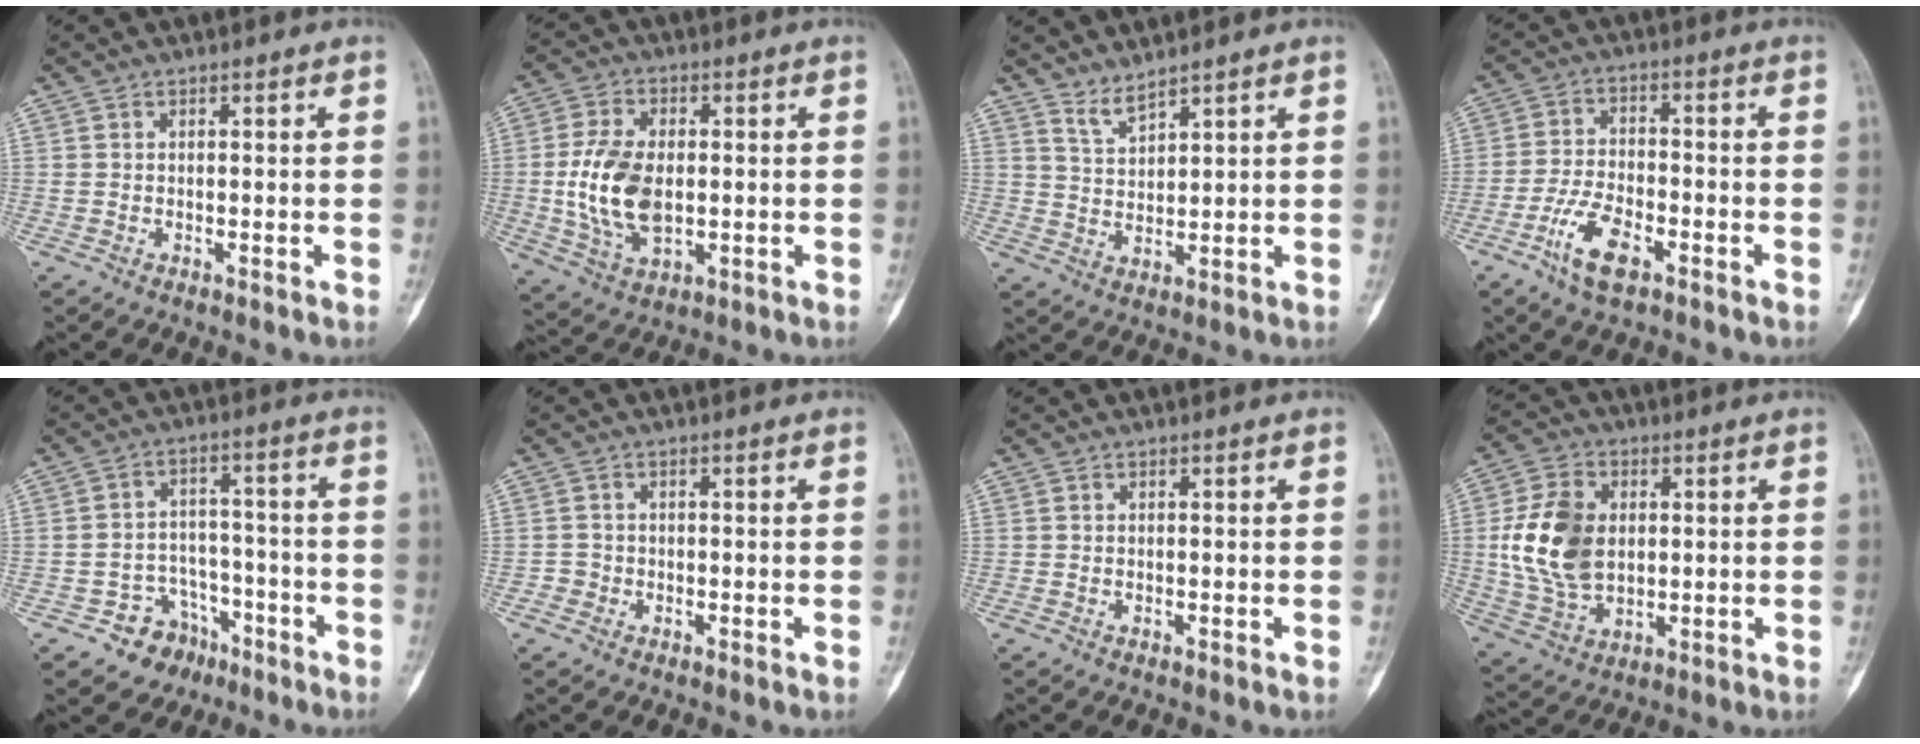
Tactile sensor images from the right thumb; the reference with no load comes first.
{"total": 12.8, "force": [-0.4, 7.5, 10.3], "torque": [-0.201, -0.004, 0.001]}
{"total": 3.5, "force": [3.3, 0.2, 1.2], "torque": [-0.019, -0.037, 0.073]}
{"total": 8.4, "force": [-4.6, 3.6, 6.1], "torque": [-0.117, 0.016, -0.087]}
{"total": 8.0, "force": [-4.8, 6.2, 1.3], "torque": [0.021, 0.055, -0.068]}
{"total": 1.3, "force": [-0.6, 1.2, -0.1], "torque": [0.012, 0.006, -0.016]}
{"total": 0.0}
{"total": 14.4, "force": [1.4, 9.8, 10.4], "torque": [-0.190, -0.002, 0.033]}